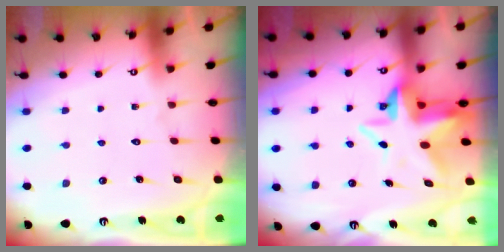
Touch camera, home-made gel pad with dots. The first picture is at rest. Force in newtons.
{"total": 7.5, "press": 7.4, "slide": 1.2}